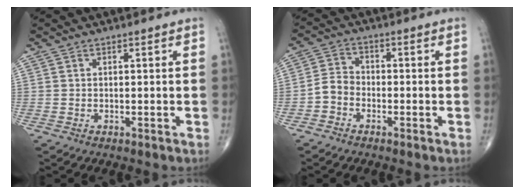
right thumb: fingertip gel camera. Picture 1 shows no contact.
{"total": 4.0, "force": [-1.9, 3.0, 1.8], "torque": [-0.025, 0.018, -0.048]}